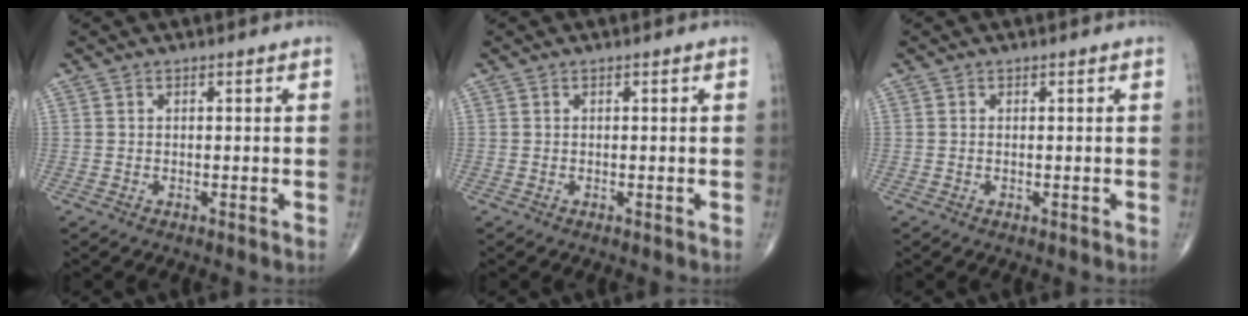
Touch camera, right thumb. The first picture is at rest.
{"total": 0.0}
{"total": 0.0}